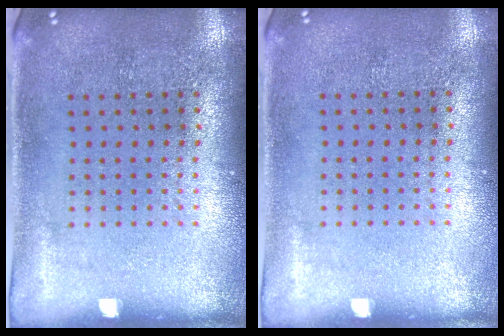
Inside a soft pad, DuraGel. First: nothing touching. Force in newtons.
{"total": 0.0}